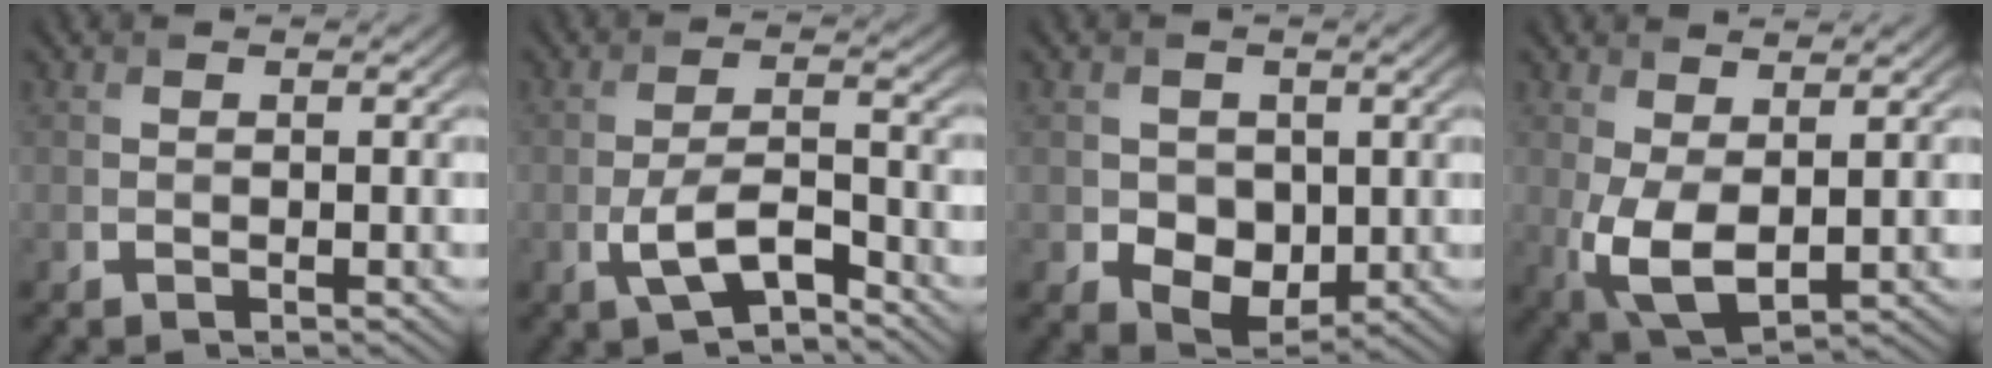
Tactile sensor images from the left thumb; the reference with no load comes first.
{"total": 6.1, "force": [-3.1, 2.3, 4.7], "torque": [-0.102, -0.001, -0.061]}
{"total": 5.2, "force": [-0.2, 4.3, 2.8], "torque": [-0.060, -0.010, -0.008]}
{"total": 6.6, "force": [0.2, 3.5, 5.5], "torque": [-0.135, -0.008, 0.009]}